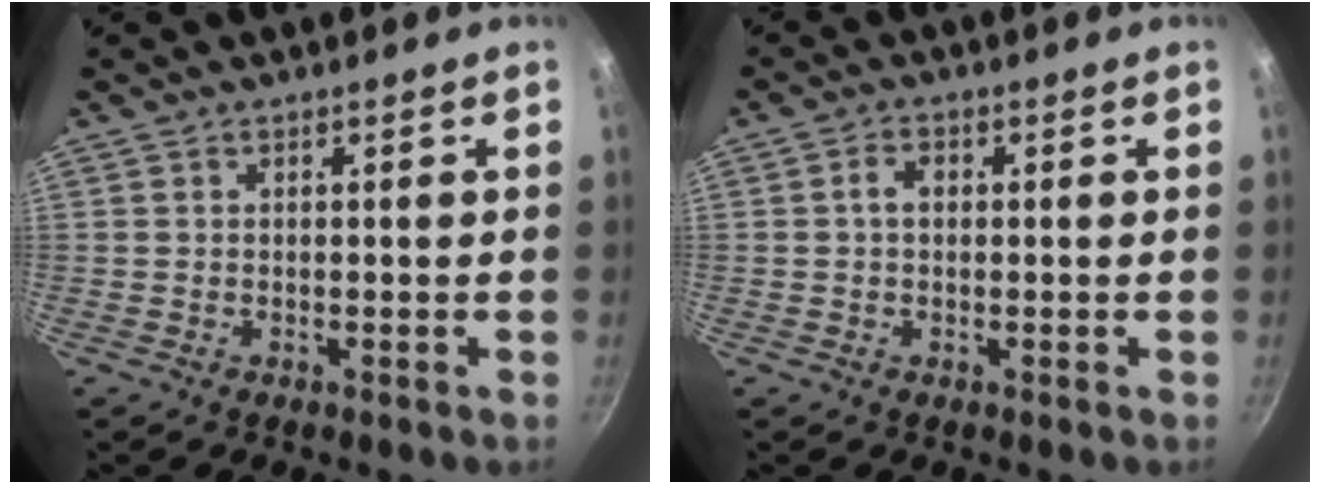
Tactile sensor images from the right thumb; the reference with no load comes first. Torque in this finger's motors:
{"motor_torque": [0.33, 1.15, 0.65, -0.20, 0.02]}